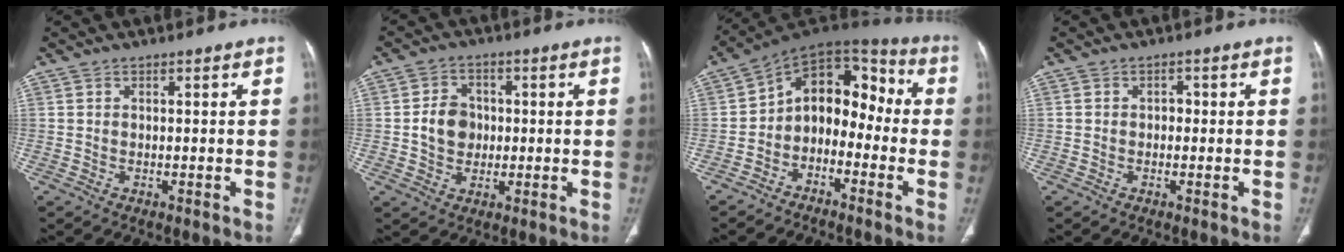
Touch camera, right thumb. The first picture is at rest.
{"total": 6.5, "force": [0.0, 5.5, 3.5], "torque": [-0.037, 0.008, -0.003]}
{"total": 13.0, "force": [-3.3, 9.2, 8.6], "torque": [-0.090, 0.084, -0.070]}
{"total": 1.3, "force": [-0.2, 1.0, 0.7], "torque": [-0.003, 0.005, -0.008]}